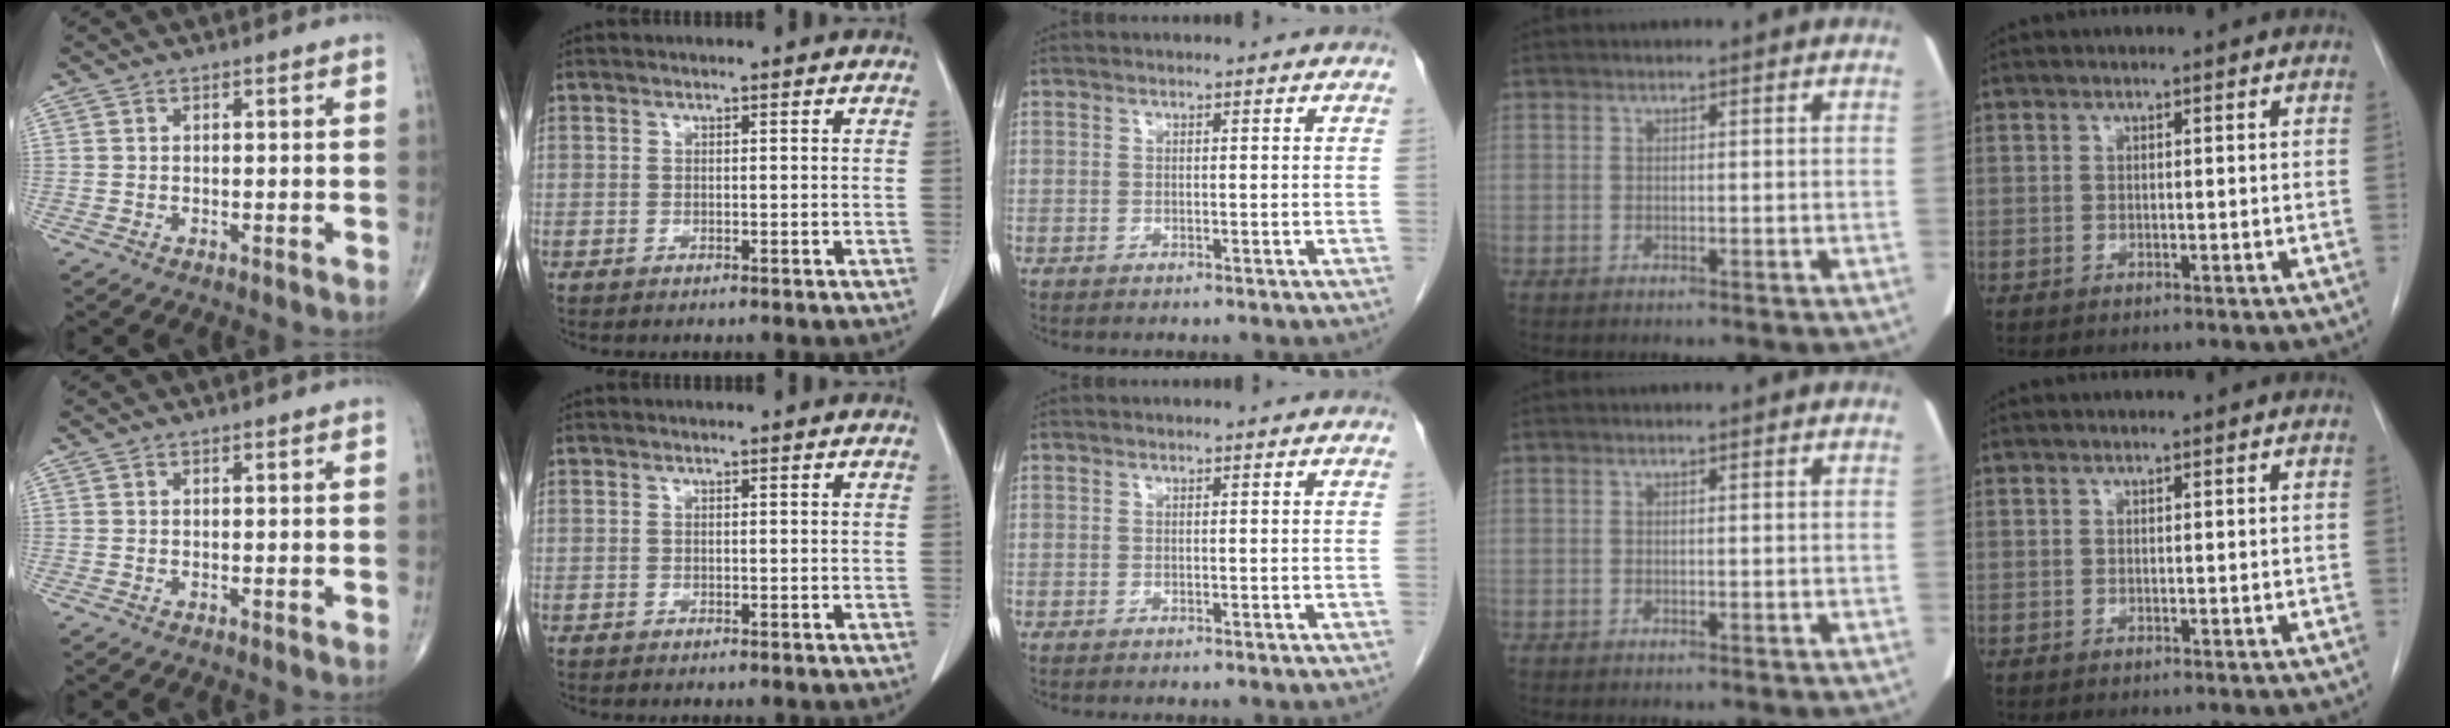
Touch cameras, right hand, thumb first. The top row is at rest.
{}